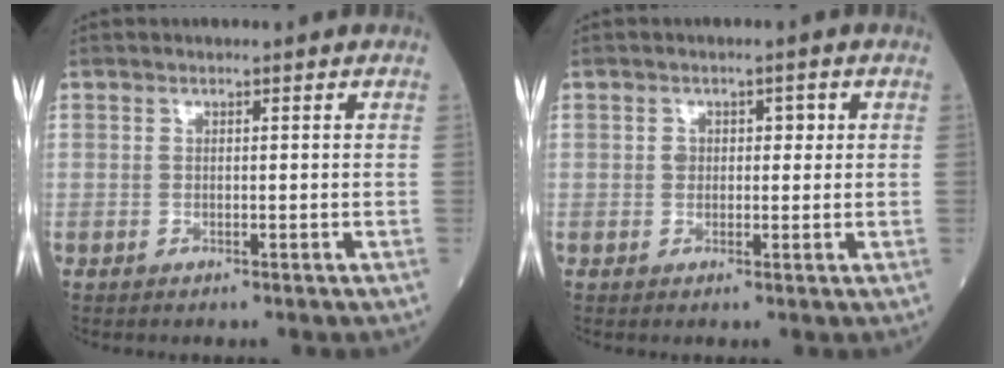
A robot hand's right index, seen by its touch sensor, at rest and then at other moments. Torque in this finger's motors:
{"motor_torque": [-0.02, -0.01, -0.01, 0.00]}